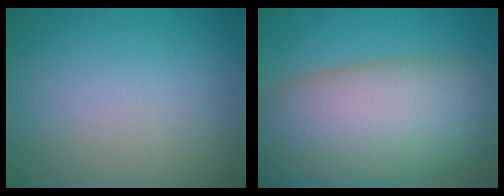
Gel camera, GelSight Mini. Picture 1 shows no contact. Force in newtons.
{"total": 15.0, "press": 15.0, "slide": 0.5}